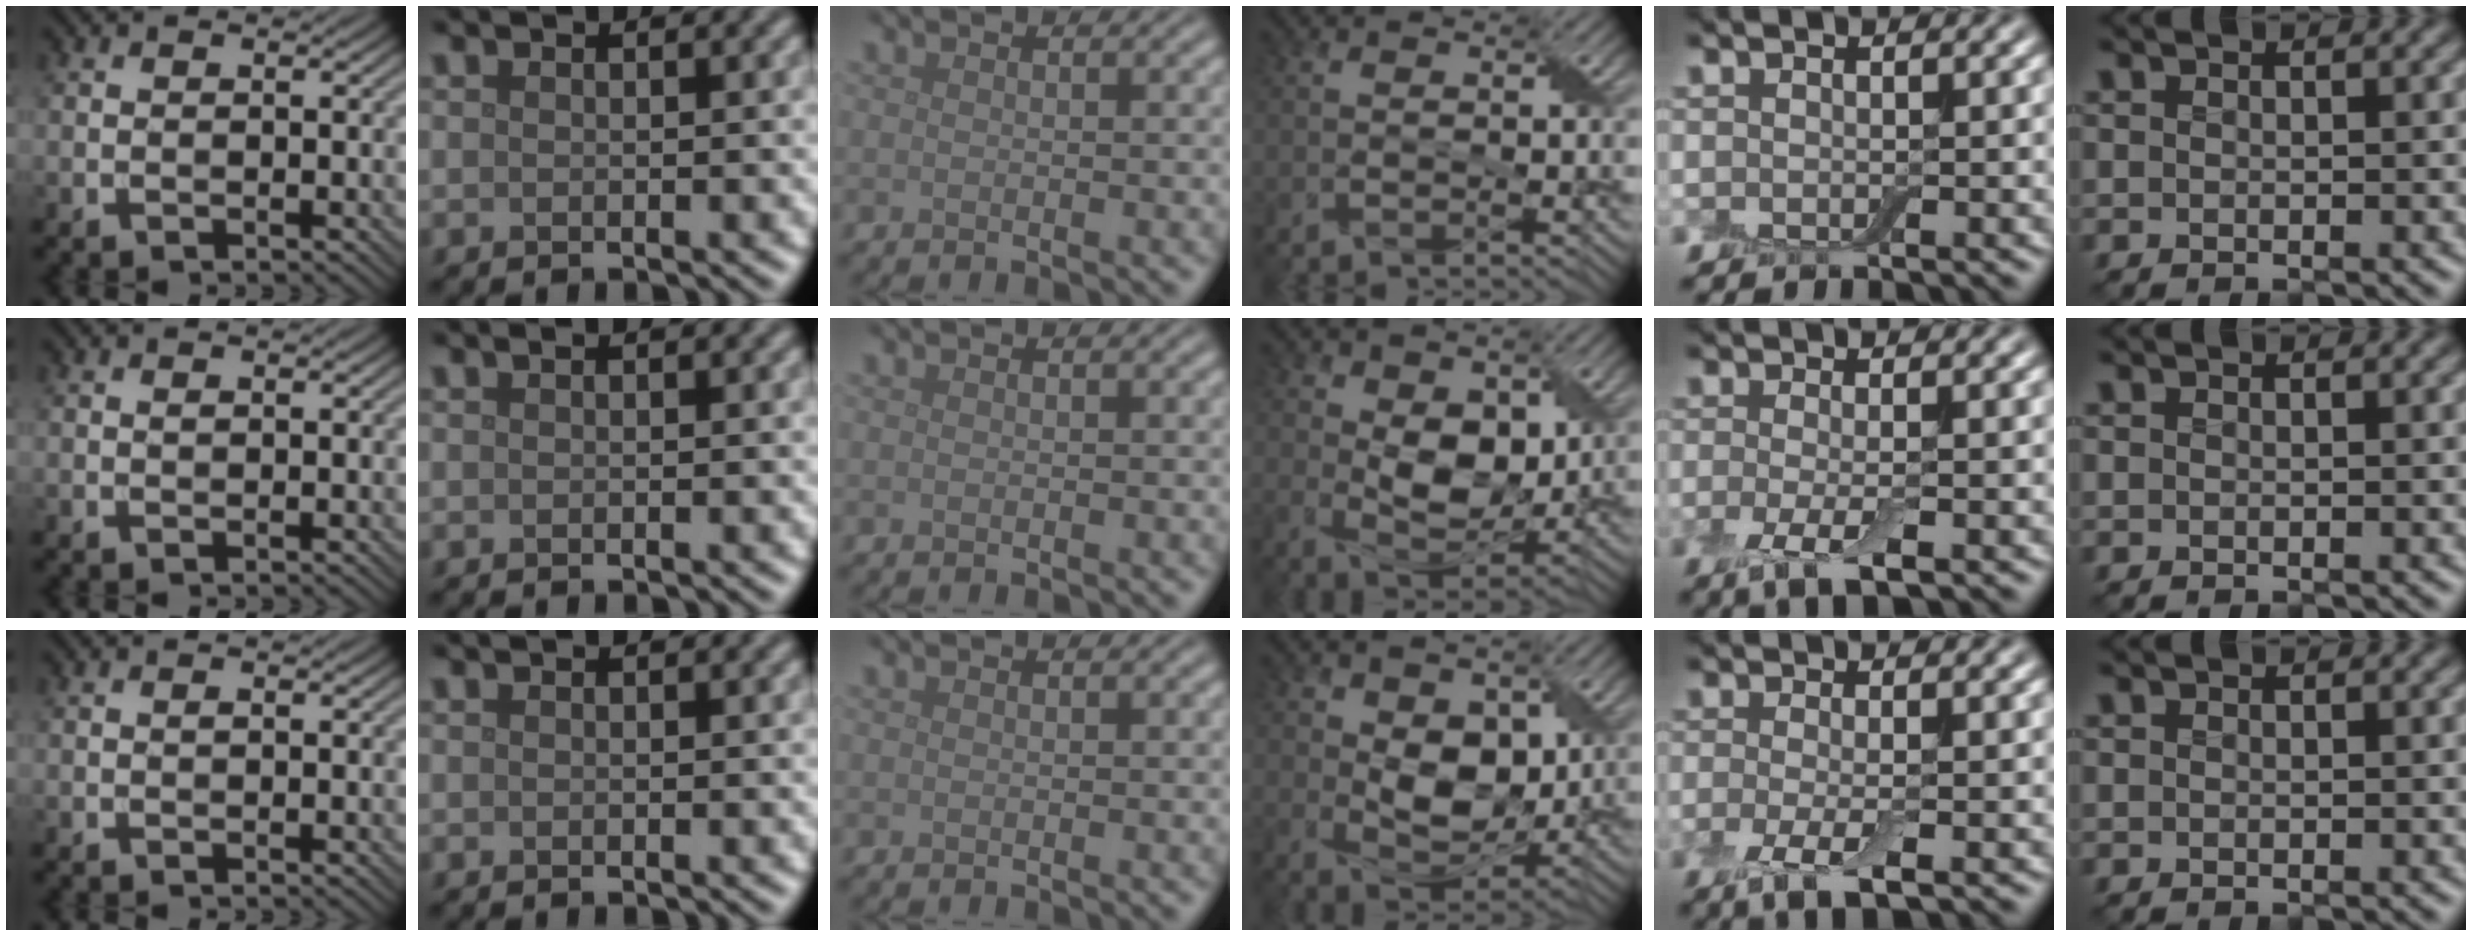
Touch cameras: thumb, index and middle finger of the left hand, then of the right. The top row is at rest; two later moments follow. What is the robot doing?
{"motion": "peel", "object": "small bumper sticker"}